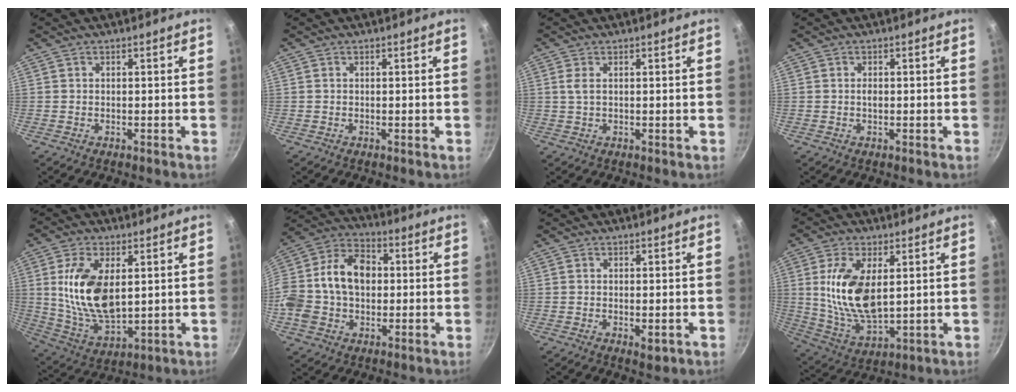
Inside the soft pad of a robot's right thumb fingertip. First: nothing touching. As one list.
[{"total": 0.0}, {"total": 1.7, "force": [0.5, 0.6, 1.5], "torque": [-0.032, 0.000, 0.012]}, {"total": 1.2, "force": [0.0, 0.8, 0.9], "torque": [-0.014, 0.002, -0.001]}, {"total": 15.3, "force": [2.8, 8.2, 12.6], "torque": [-0.231, -0.019, 0.064]}, {"total": 18.2, "force": [0.3, 13.2, 12.5], "torque": [-0.219, 0.041, -0.009]}, {"total": 2.4, "force": [-0.7, 1.0, 2.1], "torque": [-0.036, -0.007, -0.008]}, {"total": 14.4, "force": [2.7, 7.3, 12.1], "torque": [-0.228, -0.020, 0.060]}]